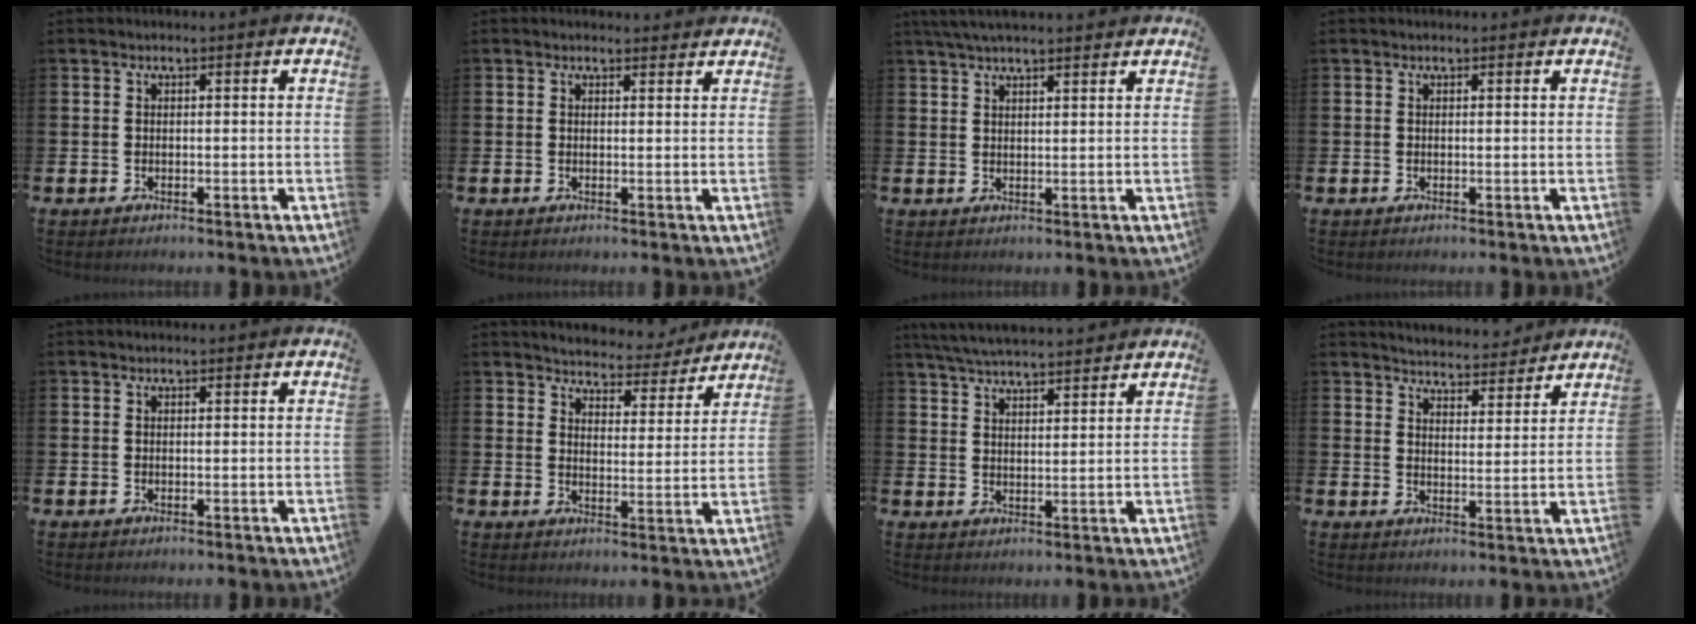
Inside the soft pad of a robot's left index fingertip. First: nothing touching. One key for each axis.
{"total": 1.2, "fx": 1.1, "fy": 0.4, "fz": 0.0, "tx": 0.005, "ty": -0.001, "tz": 0.019}
{"total": 4.9, "fx": 4.8, "fy": 0.5, "fz": 1.1, "tx": -0.042, "ty": -0.011, "tz": 0.090}
{"total": 0.0}
{"total": 0.0}
{"total": 4.9, "fx": 4.8, "fy": 1.1, "fz": 0.0, "tx": -0.016, "ty": -0.041, "tz": 0.080}
{"total": 5.4, "fx": 5.3, "fy": 0.4, "fz": 1.0, "tx": -0.044, "ty": -0.021, "tz": 0.098}
{"total": 4.8, "fx": 4.8, "fy": 0.5, "fz": -0.2, "tx": -0.006, "ty": -0.041, "tz": 0.082}